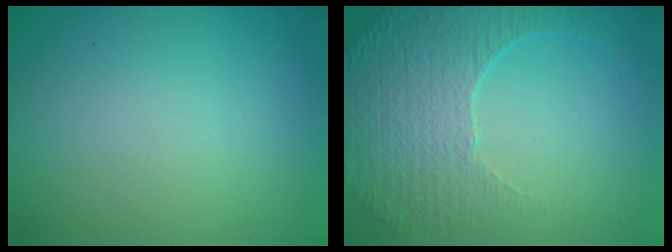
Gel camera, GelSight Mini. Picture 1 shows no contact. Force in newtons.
{"total": 5.3, "press": 3.7, "slide": 3.8}